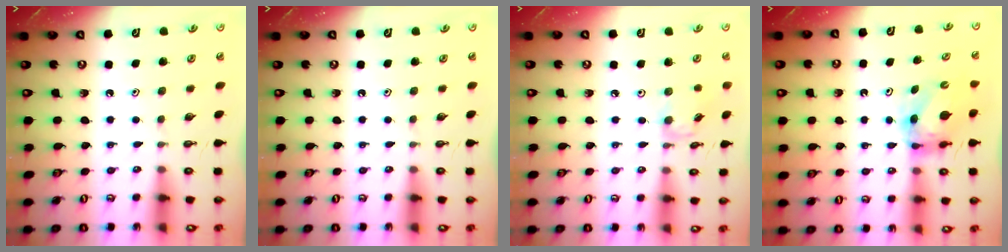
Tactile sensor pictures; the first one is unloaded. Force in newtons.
{"total": 0.0}
{"total": 4.5, "press": 4.5, "slide": 0.3}
{"total": 6.7, "press": 6.7, "slide": 0.4}